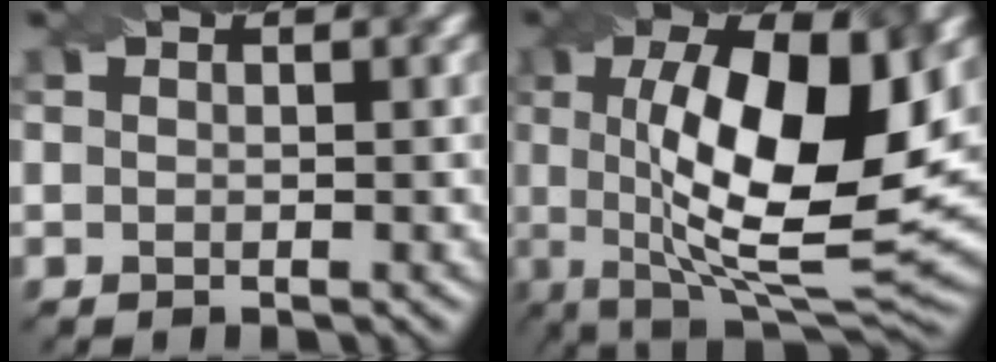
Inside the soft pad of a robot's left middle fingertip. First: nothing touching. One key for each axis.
{"total": 14.1, "fx": 1.7, "fy": 4.7, "fz": 13.1, "tx": -0.198, "ty": -0.006, "tz": 0.027}